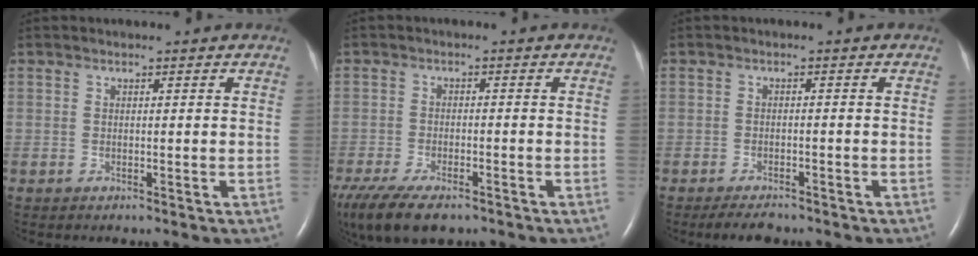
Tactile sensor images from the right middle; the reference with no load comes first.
{"total": 13.7, "force": [-9.7, 5.3, 8.1], "torque": [-0.186, -0.024, -0.152]}
{"total": 3.5, "force": [-3.0, 1.1, 1.5], "torque": [-0.027, -0.005, -0.044]}